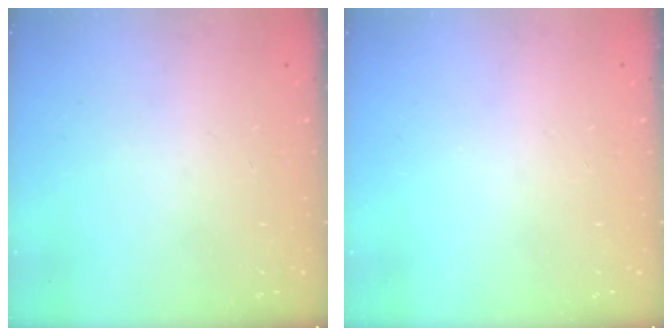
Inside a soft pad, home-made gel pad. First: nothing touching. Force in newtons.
{"total": 0.0}